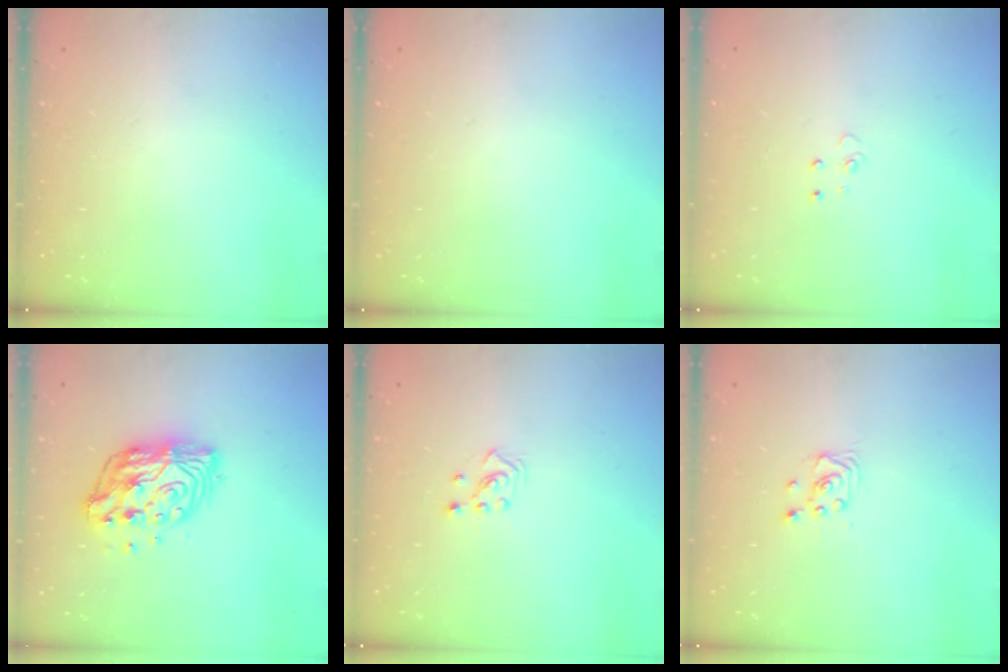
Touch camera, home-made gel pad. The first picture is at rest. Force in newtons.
{"total": 0.0}
{"total": 3.4, "press": 3.4, "slide": 0.3}
{"total": 12.5, "press": 12.5, "slide": 1.1}
{"total": 2.3, "press": 2.2, "slide": 0.8}
{"total": 2.6, "press": 2.6, "slide": 0.2}